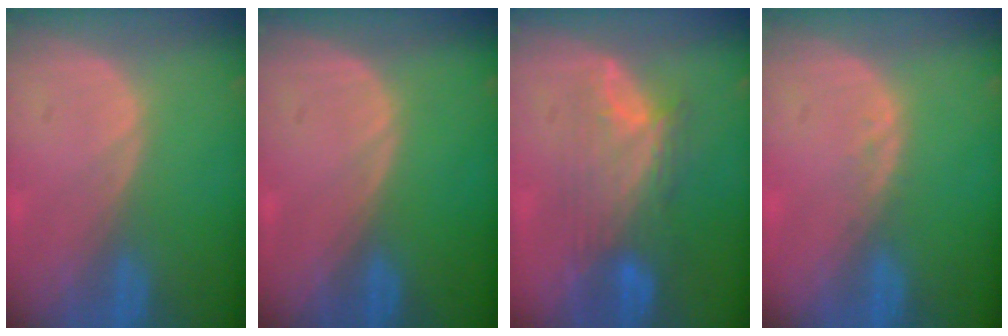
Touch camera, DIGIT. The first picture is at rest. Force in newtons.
{"total": 0.0}
{"total": 7.7, "press": 7.4, "slide": 2.2}
{"total": 1.0, "press": 1.0, "slide": 0.2}